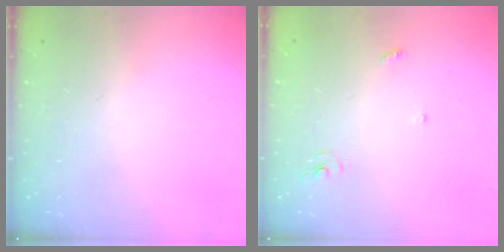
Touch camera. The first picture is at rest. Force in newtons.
{"total": 3.0, "press": 3.0, "slide": 0.2}